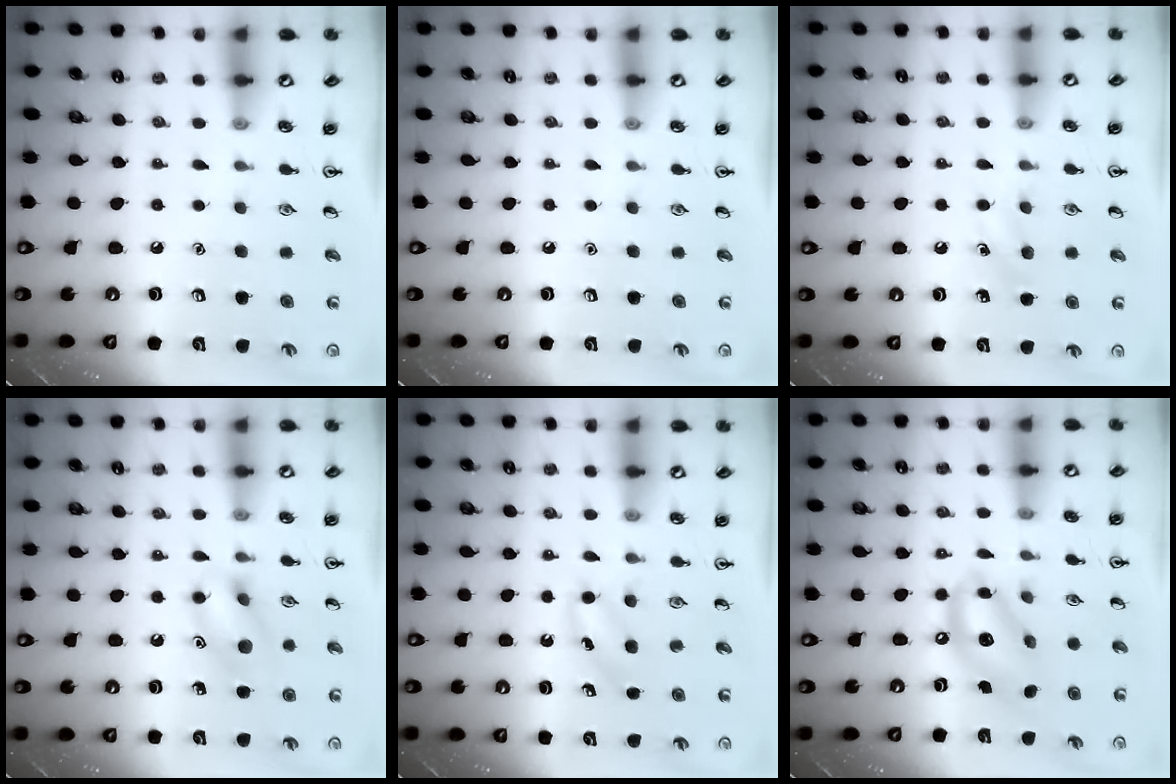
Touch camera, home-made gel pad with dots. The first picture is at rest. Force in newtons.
{"total": 0.0}
{"total": 6.0, "press": 5.7, "slide": 2.0}
{"total": 11.0, "press": 11.0, "slide": 0.6}
{"total": 3.7, "press": 3.4, "slide": 1.5}
{"total": 13.1, "press": 12.7, "slide": 3.3}